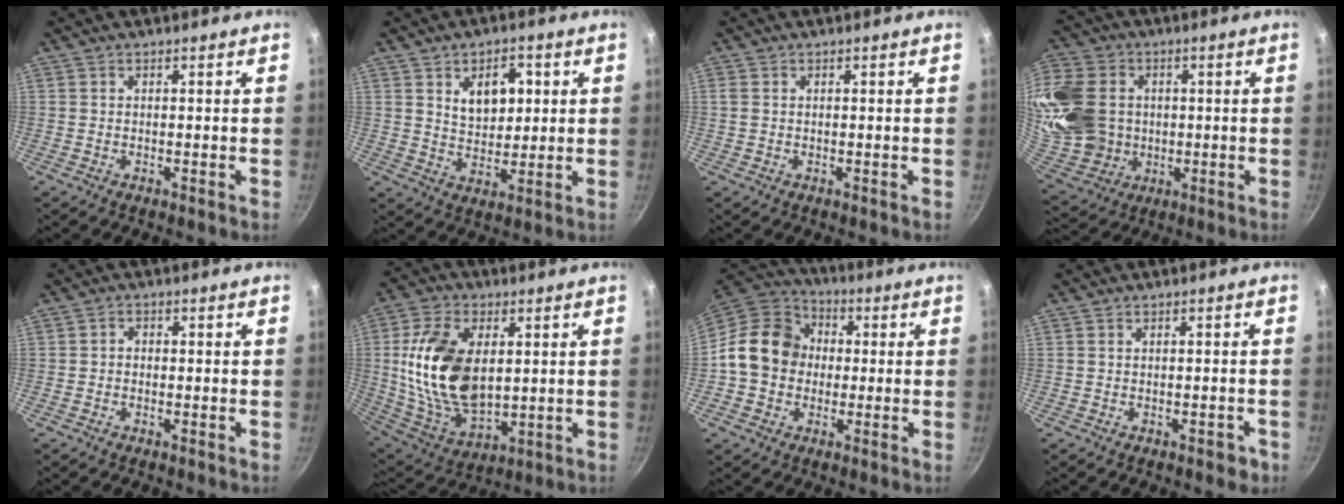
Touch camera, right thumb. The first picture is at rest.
{"total": 8.8, "force": [2.7, 5.9, 6.1], "torque": [-0.061, -0.013, 0.046]}
{"total": 1.4, "force": [0.2, 1.2, 0.7], "torque": [-0.014, 0.003, 0.003]}
{"total": 22.3, "force": [2.1, 18.5, 12.4], "torque": [-0.280, 0.009, 0.052]}
{"total": 1.4, "force": [-0.4, 1.2, 0.7], "torque": [-0.010, 0.008, -0.010]}
{"total": 20.1, "force": [2.7, 12.1, 15.8], "torque": [-0.284, -0.010, 0.063]}
{"total": 14.7, "force": [0.1, 12.5, 7.7], "torque": [-0.099, 0.030, -0.016]}
{"total": 2.3, "force": [-1.2, 1.2, 1.6], "torque": [-0.008, 0.015, -0.005]}